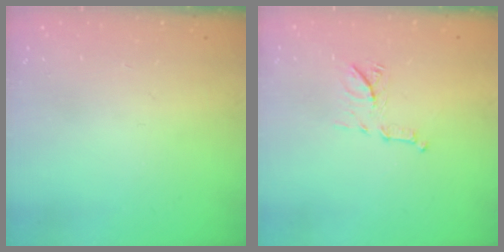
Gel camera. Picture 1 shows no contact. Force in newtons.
{"total": 8.6, "press": 8.5, "slide": 1.1}